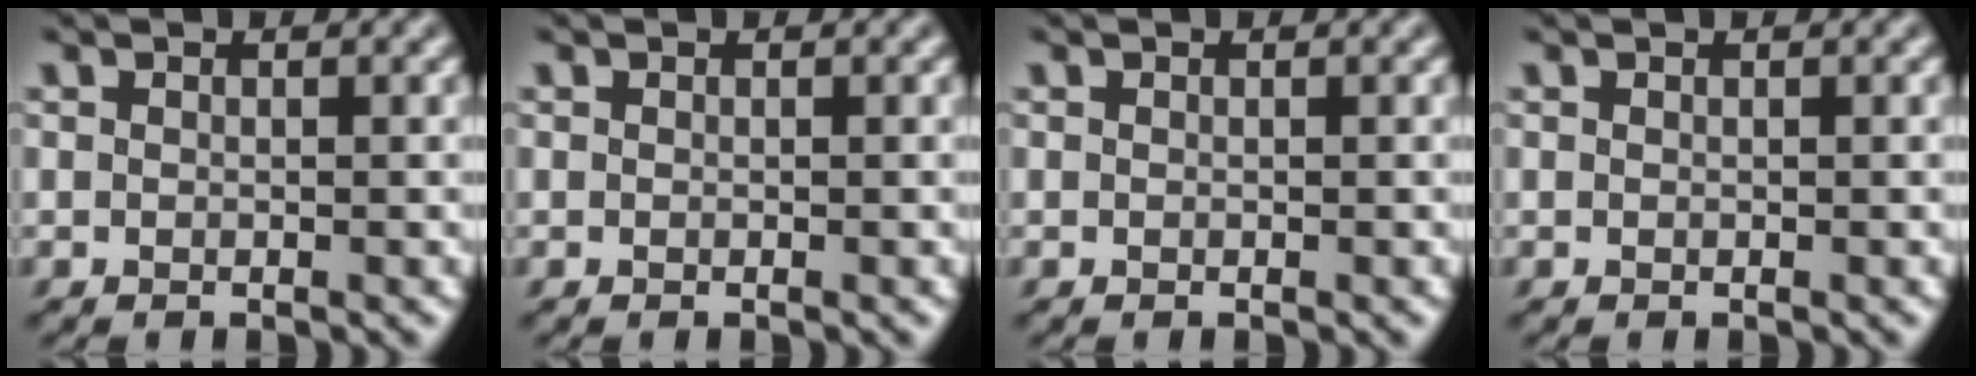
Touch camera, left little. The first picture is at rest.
{"total": 0.0}
{"total": 0.0}
{"total": 0.0}